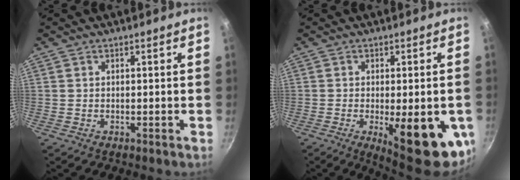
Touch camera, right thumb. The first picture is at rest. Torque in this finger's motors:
{"motor_torque": [2.31, 2.15, 1.00, -0.98, 0.45]}